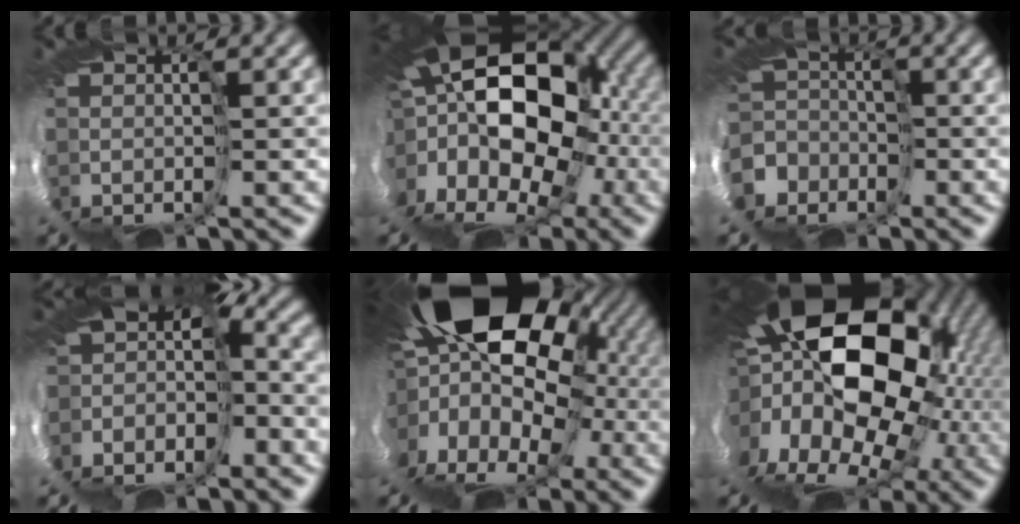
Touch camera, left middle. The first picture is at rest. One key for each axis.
{"total": 15.1, "fx": -0.2, "fy": 10.2, "fz": 11.2, "tx": -0.146, "ty": -0.003, "tz": -0.027}
{"total": 5.5, "fx": -3.4, "fy": 3.9, "fz": -1.8, "tx": 0.014, "ty": -0.015, "tz": -0.076}
{"total": 4.9, "fx": -4.0, "fy": 1.7, "fz": 2.3, "tx": -0.053, "ty": -0.030, "tz": -0.040}
{"total": 17.2, "fx": 2.3, "fy": 12.9, "fz": 11.2, "tx": -0.126, "ty": 0.010, "tz": -0.021}
{"total": 17.7, "fx": 2.4, "fy": 12.9, "fz": 11.9, "tx": -0.181, "ty": -0.022, "tz": -0.001}